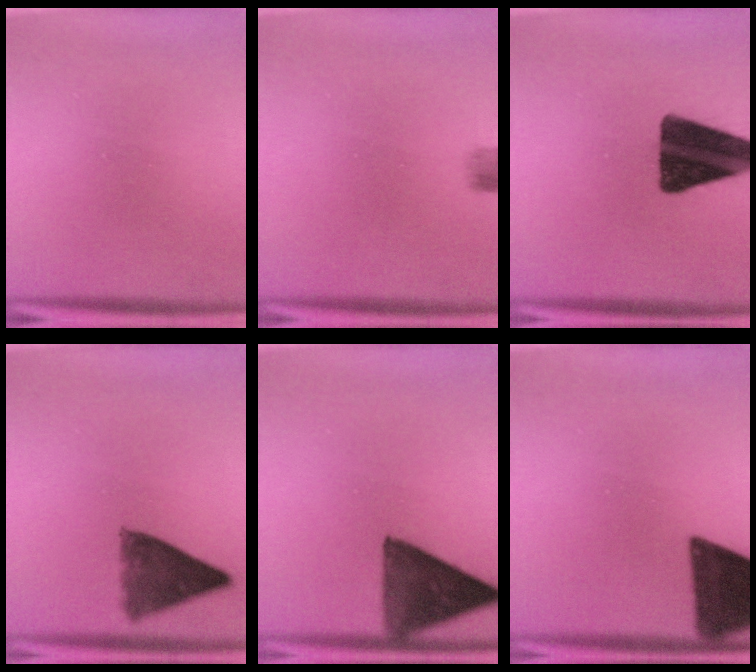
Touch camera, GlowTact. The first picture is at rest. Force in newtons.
{"total": 2.2}
{"total": 16.6}
{"total": 8.1}
{"total": 12.3}
{"total": 14.7}